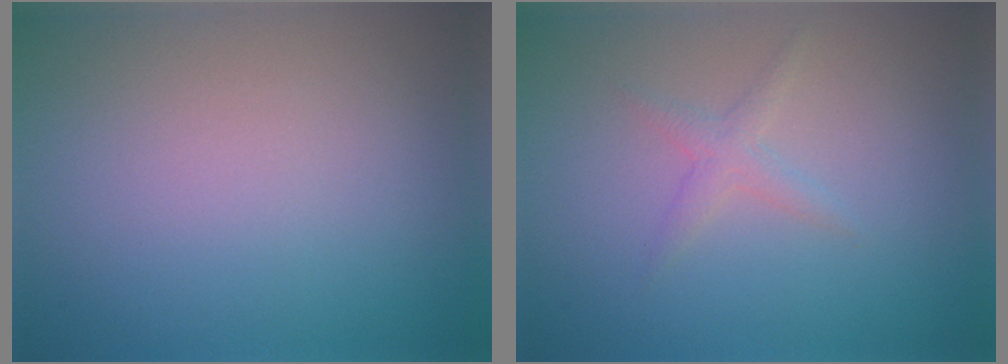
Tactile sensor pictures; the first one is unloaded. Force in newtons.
{"total": 1.3, "press": 1.3, "slide": 0.1}